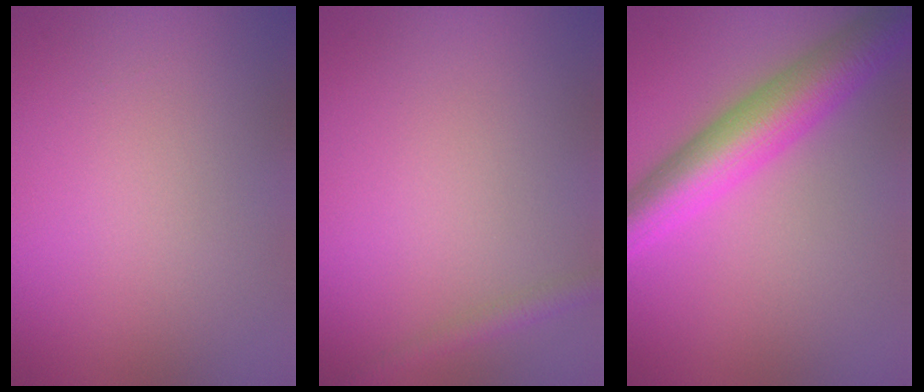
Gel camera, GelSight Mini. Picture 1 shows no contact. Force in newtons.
{"total": 1.4, "press": 1.4, "slide": 0.1}
{"total": 7.4, "press": 7.4, "slide": 0.1}